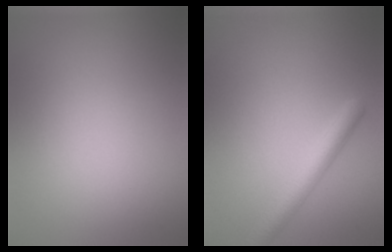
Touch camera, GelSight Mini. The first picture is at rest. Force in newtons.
{"total": 2.8, "press": 2.8, "slide": 0.2}